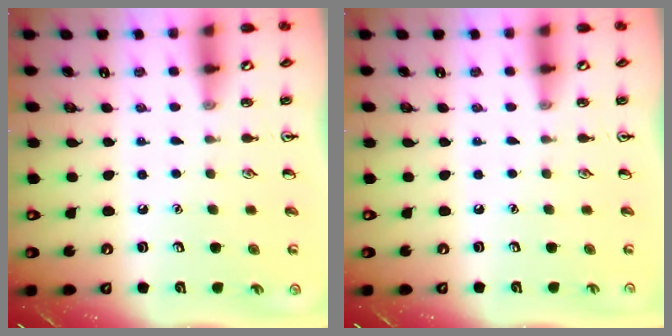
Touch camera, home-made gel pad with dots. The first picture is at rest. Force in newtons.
{"total": 0.0}